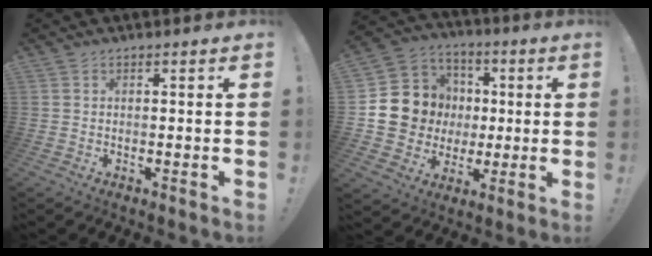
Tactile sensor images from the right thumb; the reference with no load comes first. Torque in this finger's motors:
{"motor_torque": [1.52, 2.25, 0.81, -0.57, 0.03]}